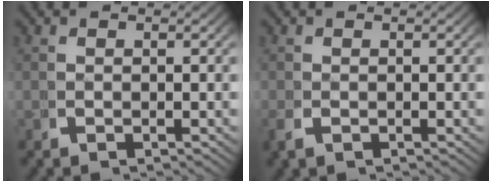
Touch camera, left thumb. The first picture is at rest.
{"total": 0.8, "force": [-0.4, 0.5, 0.5], "torque": [-0.015, -0.003, -0.004]}